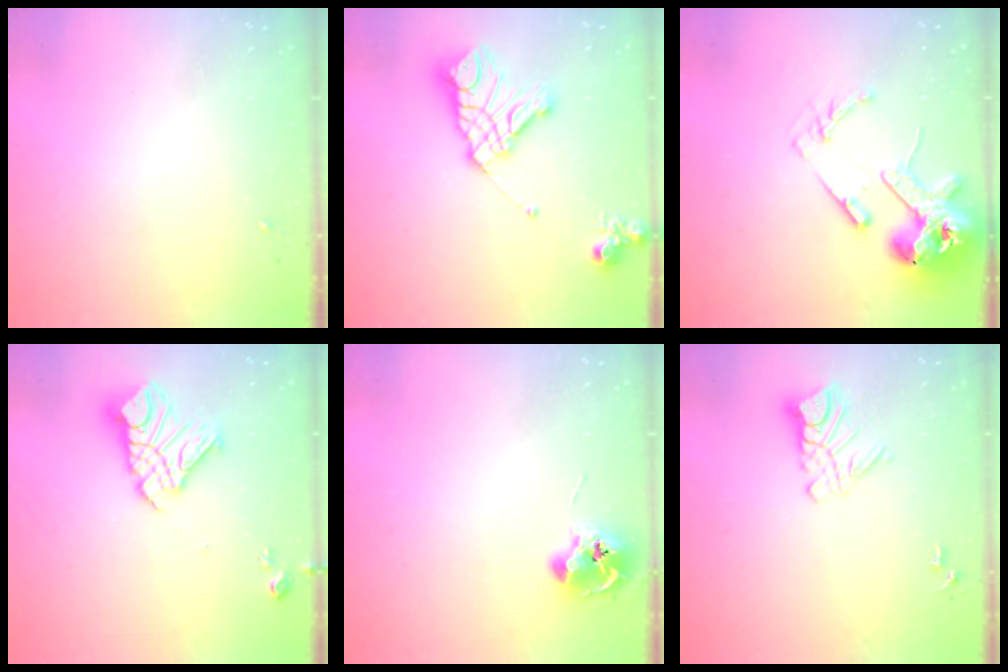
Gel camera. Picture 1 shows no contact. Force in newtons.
{"total": 17.2, "press": 17.0, "slide": 2.4}
{"total": 14.8, "press": 14.6, "slide": 2.1}
{"total": 15.2, "press": 15.1, "slide": 1.6}
{"total": 9.0, "press": 8.9, "slide": 0.8}
{"total": 9.5, "press": 9.5, "slide": 0.9}